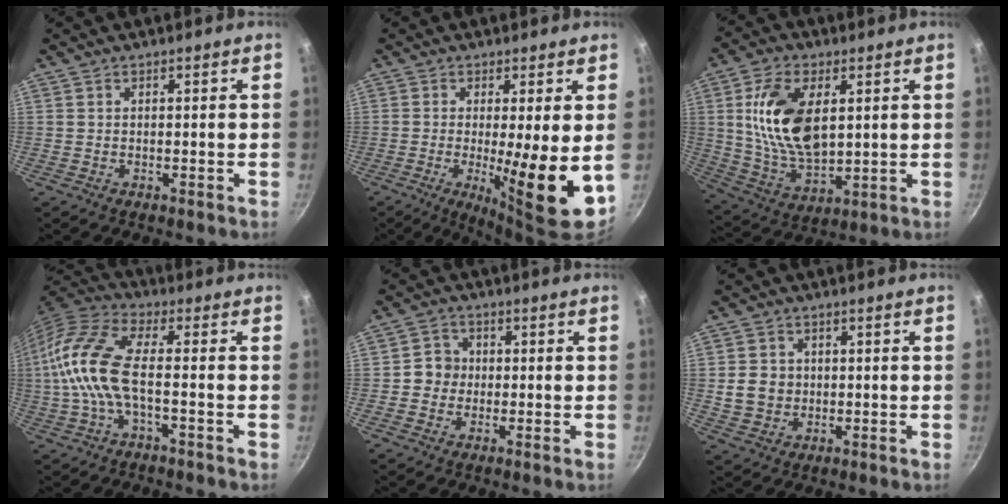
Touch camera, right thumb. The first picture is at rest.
{"total": 11.8, "force": [-1.0, 1.7, 11.6], "torque": [-0.179, -0.019, -0.011]}
{"total": 16.5, "force": [3.6, 9.4, 13.1], "torque": [-0.228, -0.017, 0.076]}
{"total": 13.3, "force": [-1.7, 5.6, 11.9], "torque": [-0.261, 0.028, -0.051]}
{"total": 4.5, "force": [-0.3, 4.3, 1.4], "torque": [0.006, 0.012, -0.015]}
{"total": 5.9, "force": [0.1, 5.3, 2.7], "torque": [-0.031, 0.006, 0.004]}